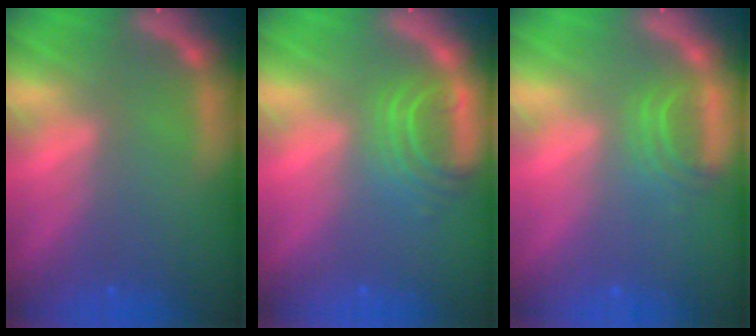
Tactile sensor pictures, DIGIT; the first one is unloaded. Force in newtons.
{"total": 4.0}
{"total": 2.5}